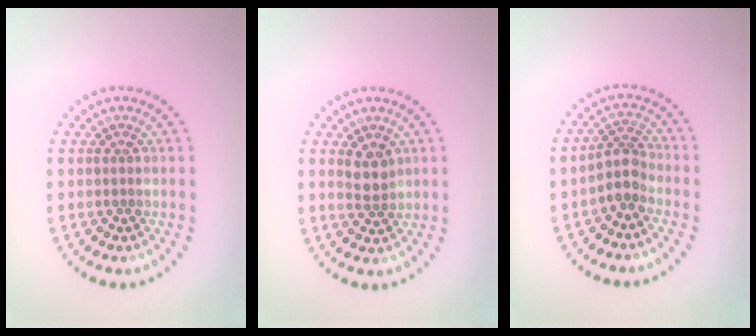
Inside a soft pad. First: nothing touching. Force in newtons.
{"total": 2.1, "press": 1.8, "slide": 1.0}
{"total": 2.5, "press": 2.0, "slide": 1.4}